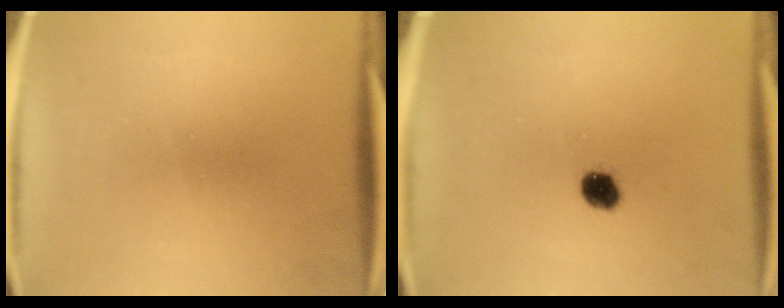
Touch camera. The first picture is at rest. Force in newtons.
{"total": 4.0}